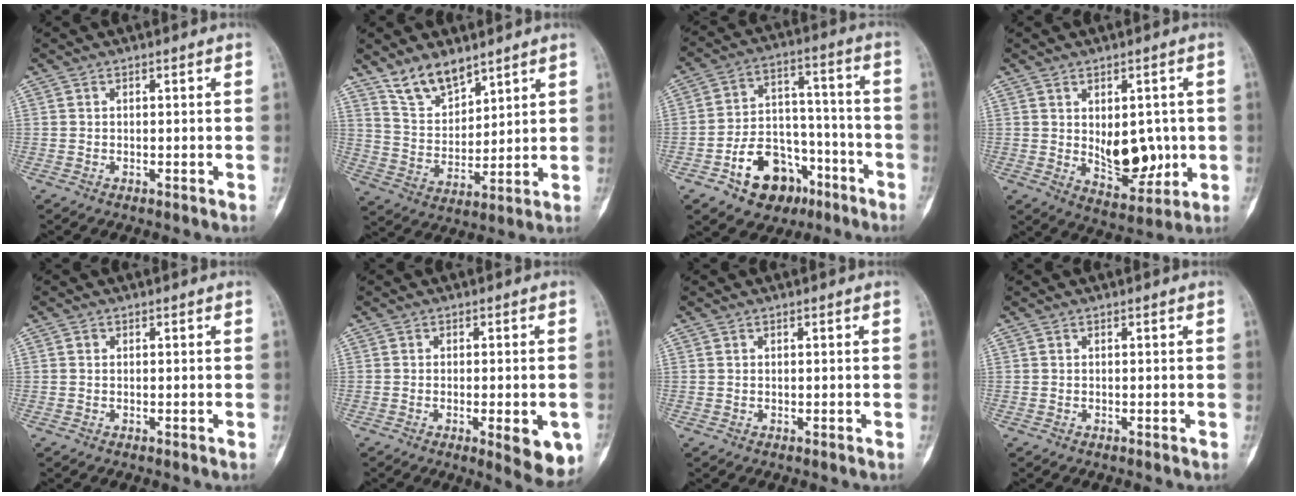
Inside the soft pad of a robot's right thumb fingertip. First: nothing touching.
{"total": 9.1, "force": [7.0, 4.0, 4.0], "torque": [-0.049, -0.048, 0.143]}
{"total": 15.2, "force": [-8.0, 10.2, 8.0], "torque": [-0.085, 0.076, -0.123]}
{"total": 10.5, "force": [-0.1, 6.3, 8.4], "torque": [-0.078, -0.016, 0.018]}
{"total": 0.6, "force": [0.1, 0.5, 0.2], "torque": [0.001, 0.002, 0.001]}
{"total": 9.0, "force": [-2.9, 2.8, 8.0], "torque": [-0.086, -0.003, -0.031]}
{"total": 0.0}
{"total": 0.0}